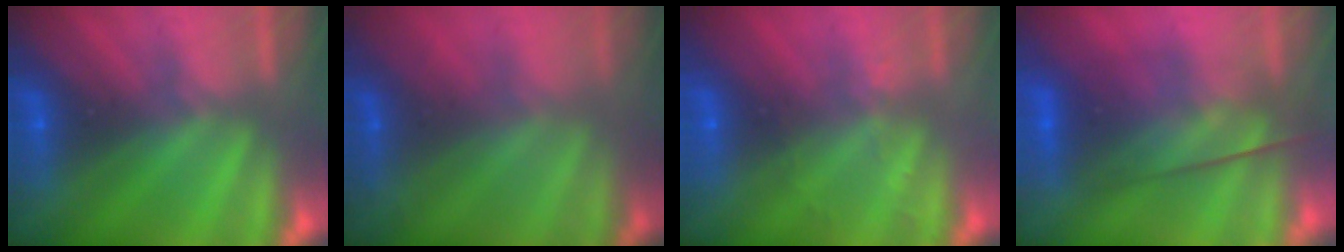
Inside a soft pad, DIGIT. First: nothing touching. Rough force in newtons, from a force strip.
{"total": 1.5}
{"total": 1.9}
{"total": 4.1}